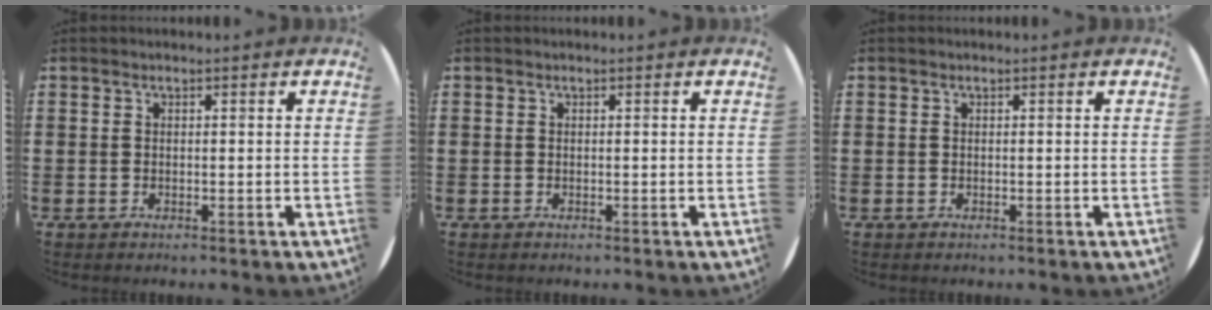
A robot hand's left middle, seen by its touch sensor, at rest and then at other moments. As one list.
[{"total": 0.0}, {"total": 0.0}]